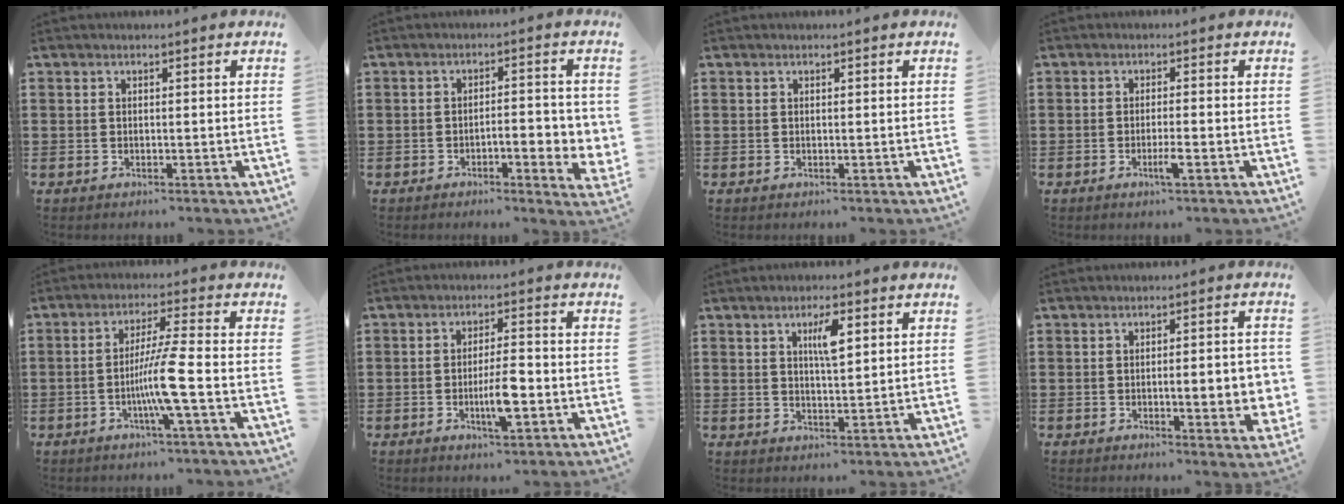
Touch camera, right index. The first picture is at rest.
{"total": 5.1, "force": [-1.5, 1.4, 4.6], "torque": [-0.062, -0.005, -0.028]}
{"total": 0.0}
{"total": 2.7, "force": [-1.3, 0.0, 2.4], "torque": [-0.040, -0.004, -0.023]}
{"total": 7.7, "force": [-2.5, -0.7, 7.3], "torque": [-0.138, -0.016, -0.051]}
{"total": 6.1, "force": [-1.7, 1.3, 5.7], "torque": [-0.110, -0.005, -0.032]}
{"total": 4.4, "force": [1.8, 1.2, 3.9], "torque": [-0.066, 0.003, 0.023]}
{"total": 6.1, "force": [-0.8, 1.2, 5.9], "torque": [-0.073, -0.012, -0.016]}